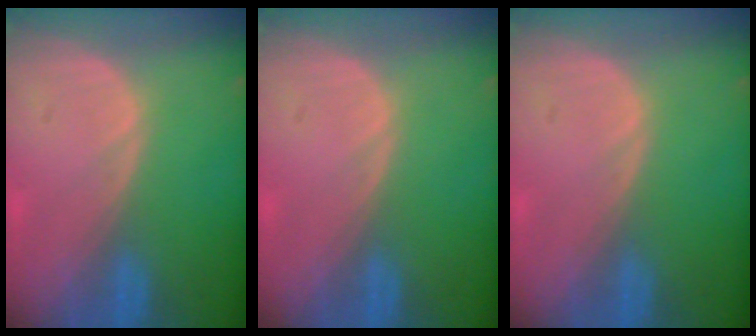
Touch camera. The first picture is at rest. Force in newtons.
{"total": 0.0}
{"total": 0.0}